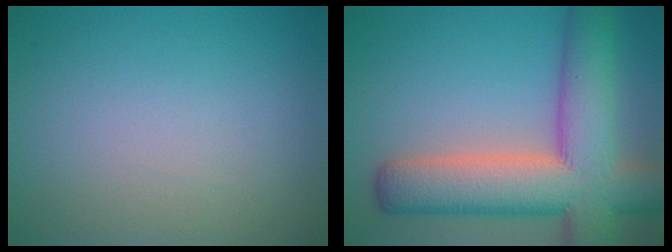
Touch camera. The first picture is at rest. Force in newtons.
{"total": 11.7, "press": 11.7, "slide": 0.7}